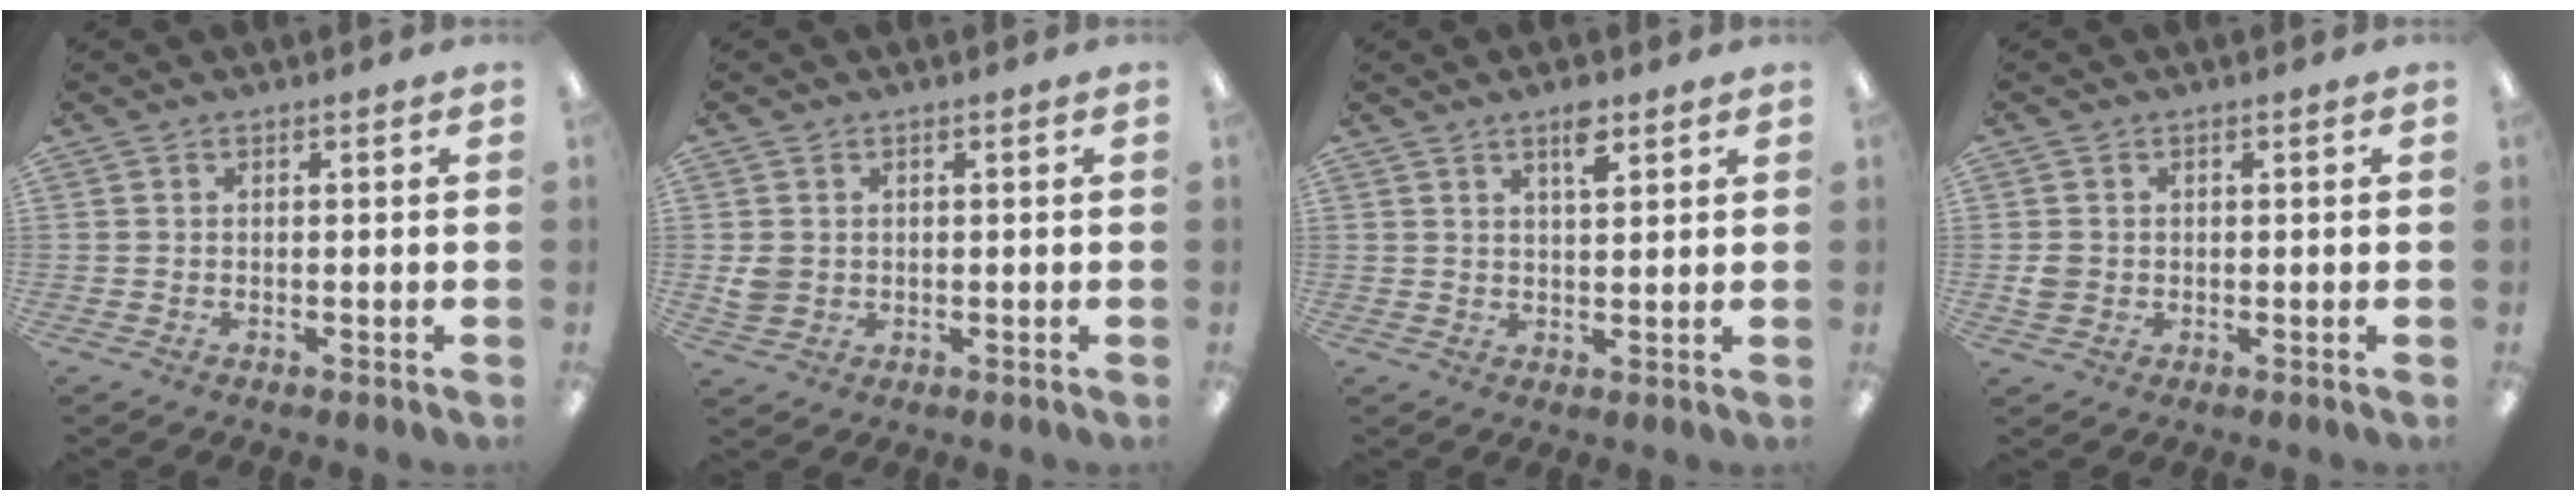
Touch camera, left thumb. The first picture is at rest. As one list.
[{"total": 3.4, "force": [0.4, 3.2, 1.3], "torque": [-0.017, 0.003, 0.009]}, {"total": 4.8, "force": [3.1, 1.6, 3.3], "torque": [-0.049, -0.008, 0.050]}, {"total": 2.9, "force": [0.1, 2.7, 0.9], "torque": [-0.009, 0.001, 0.000]}]